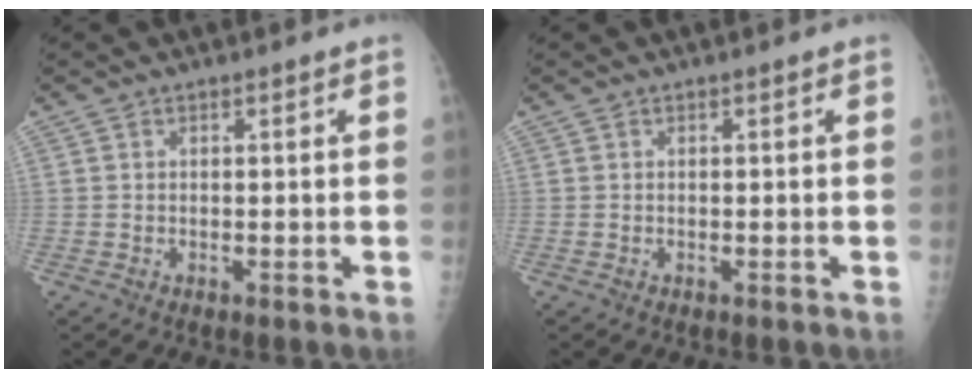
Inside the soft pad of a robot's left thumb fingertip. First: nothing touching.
{"total": 0.0}